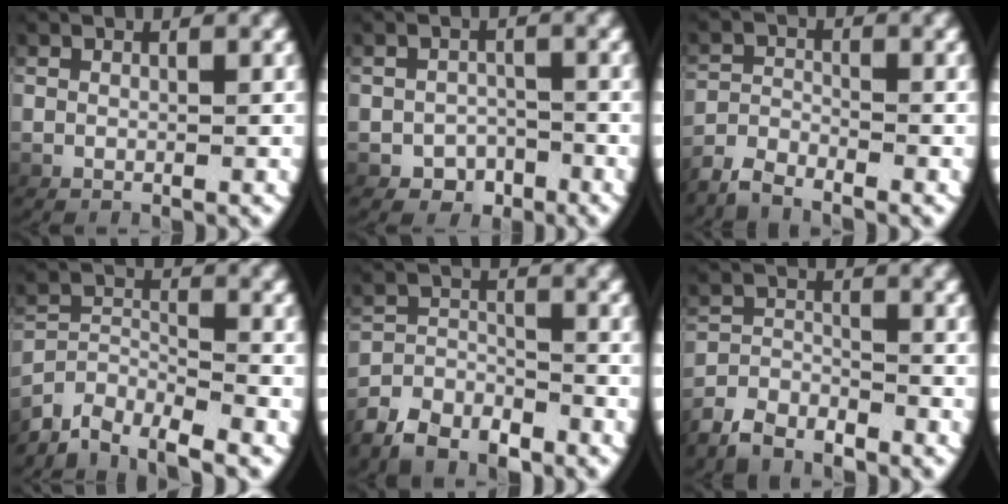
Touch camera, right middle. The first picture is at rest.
{"total": 3.6, "force": [-2.6, 2.5, 0.1], "torque": [0.020, -0.011, -0.042]}
{"total": 2.8, "force": [-2.8, 0.2, 0.5], "torque": [-0.010, -0.004, -0.052]}
{"total": 5.5, "force": [-3.9, 2.8, 2.6], "torque": [-0.062, -0.026, -0.065]}
{"total": 4.1, "force": [-3.6, 1.6, 1.3], "torque": [-0.016, -0.001, -0.063]}
{"total": 3.5, "force": [-3.3, 0.9, 0.7], "torque": [-0.010, -0.001, -0.060]}